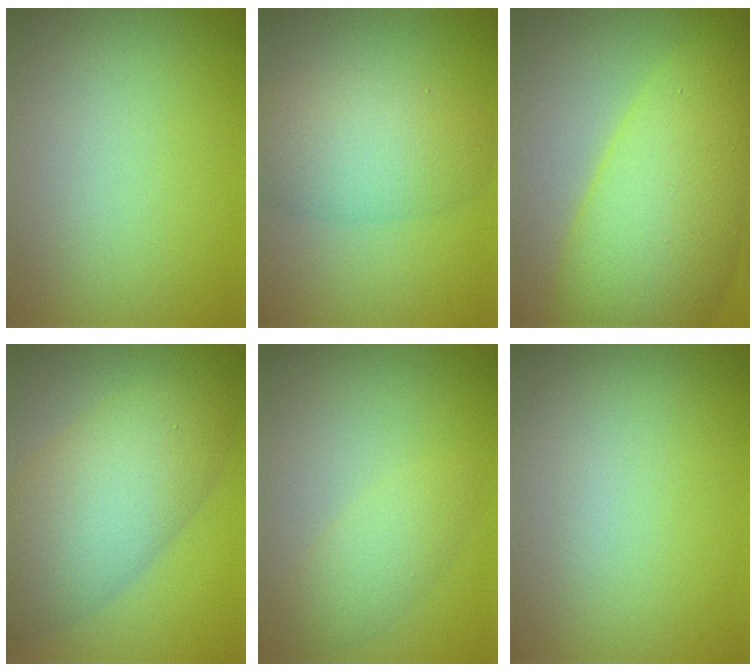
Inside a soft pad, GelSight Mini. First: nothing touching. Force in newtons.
{"total": 5.9, "press": 5.9, "slide": 0.3}
{"total": 12.1, "press": 12.1, "slide": 0.1}
{"total": 8.2, "press": 8.2, "slide": 0.3}
{"total": 1.7, "press": 1.7, "slide": 0.0}
{"total": 0.0}